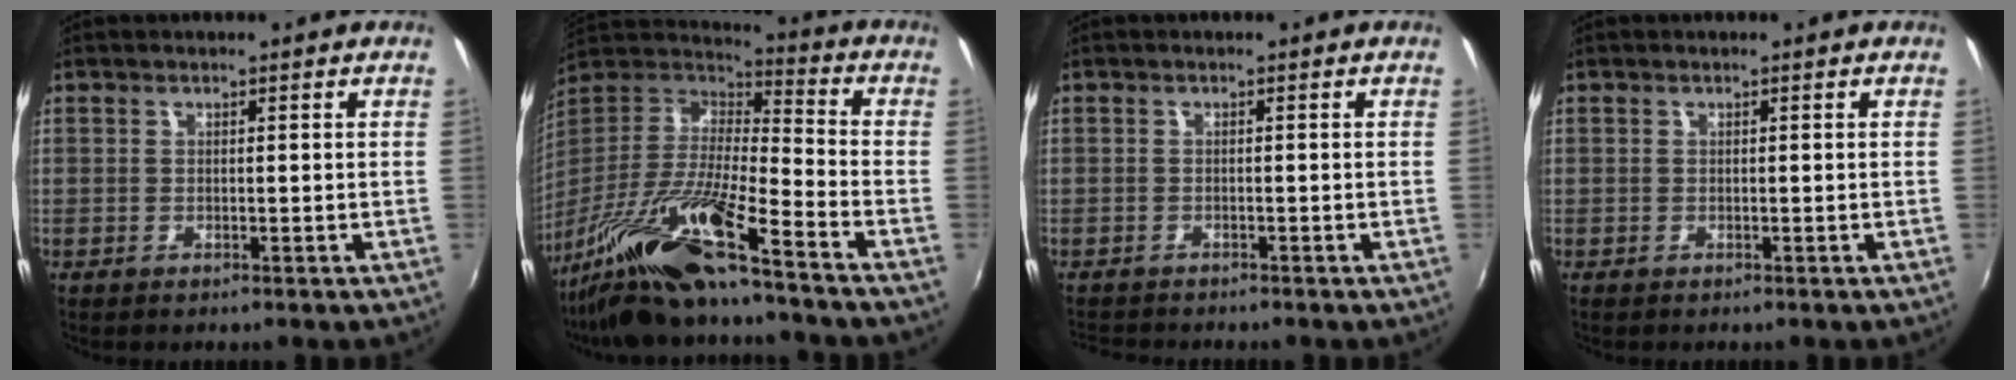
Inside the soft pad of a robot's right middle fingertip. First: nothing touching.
{"total": 19.5, "force": [-14.1, 1.5, 13.4], "torque": [-0.260, -0.021, -0.276]}
{"total": 3.2, "force": [-3.0, 0.5, 0.7], "torque": [-0.026, -0.014, -0.053]}
{"total": 0.0}